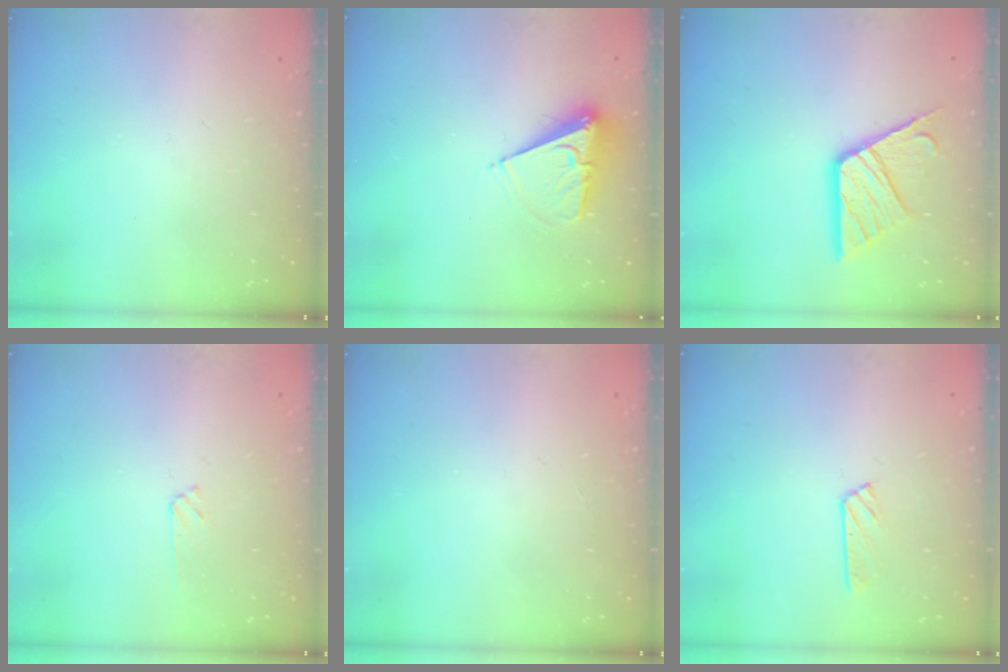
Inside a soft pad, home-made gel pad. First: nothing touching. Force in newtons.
{"total": 8.7, "press": 8.6, "slide": 0.7}
{"total": 14.6, "press": 14.6, "slide": 1.4}
{"total": 1.8, "press": 1.8, "slide": 0.3}
{"total": 0.0}
{"total": 2.9, "press": 2.8, "slide": 0.3}